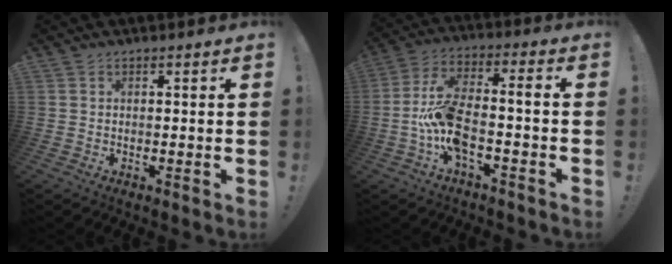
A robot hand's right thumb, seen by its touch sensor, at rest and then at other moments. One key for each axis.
{"total": 12.6, "fx": -4.5, "fy": 4.5, "fz": 10.9, "tx": -0.227, "ty": 0.015, "tz": -0.081}